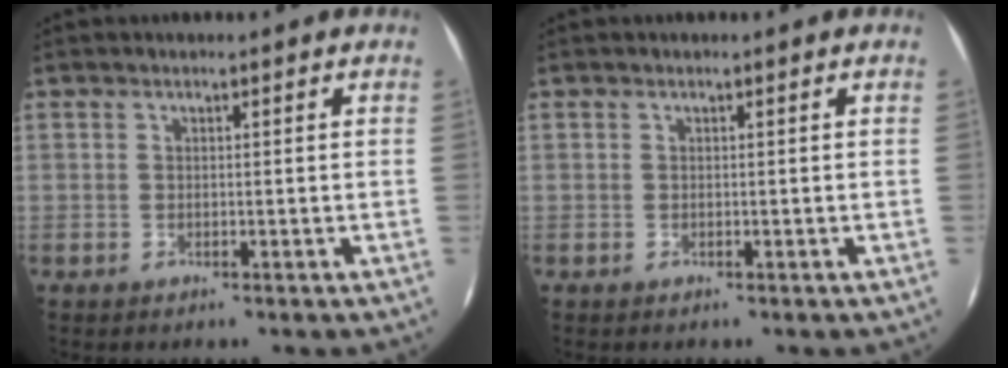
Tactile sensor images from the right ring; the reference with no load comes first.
{"total": 0.0}